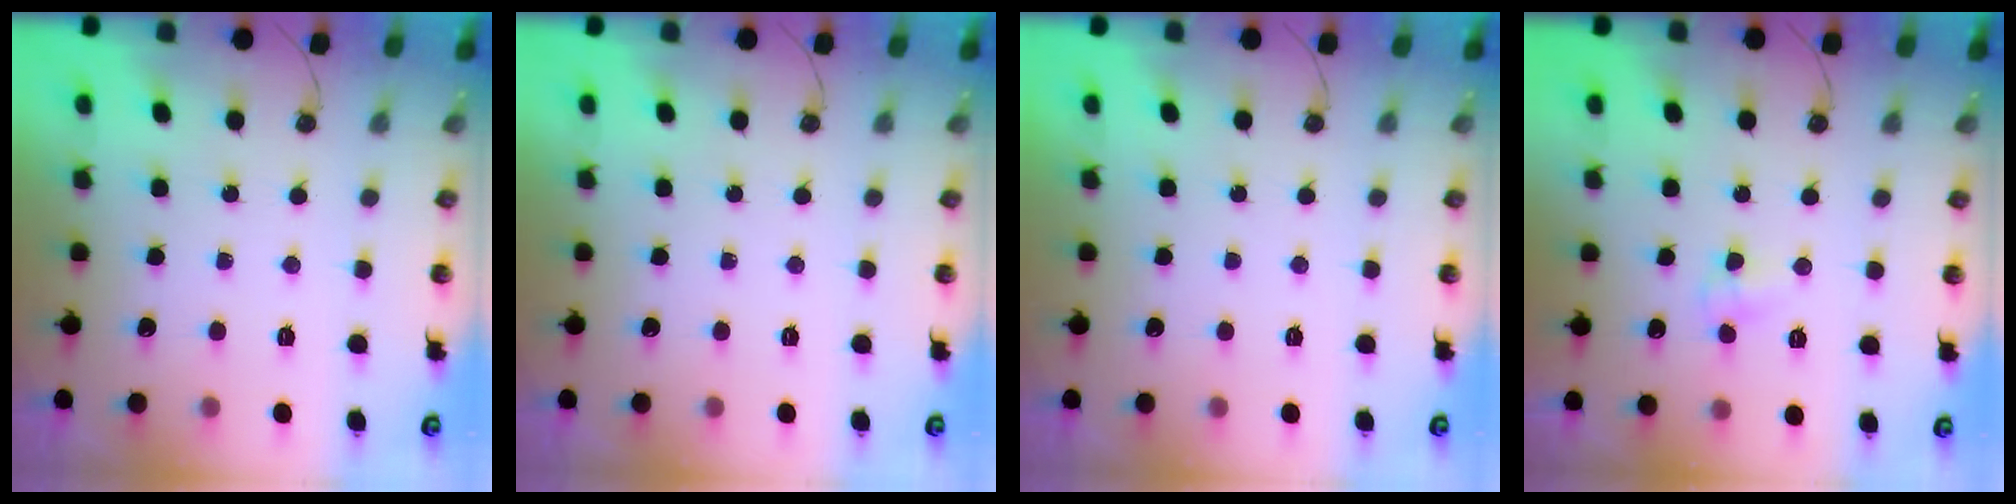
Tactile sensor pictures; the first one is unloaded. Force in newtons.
{"total": 0.0}
{"total": 0.0}
{"total": 3.9, "press": 3.8, "slide": 0.7}